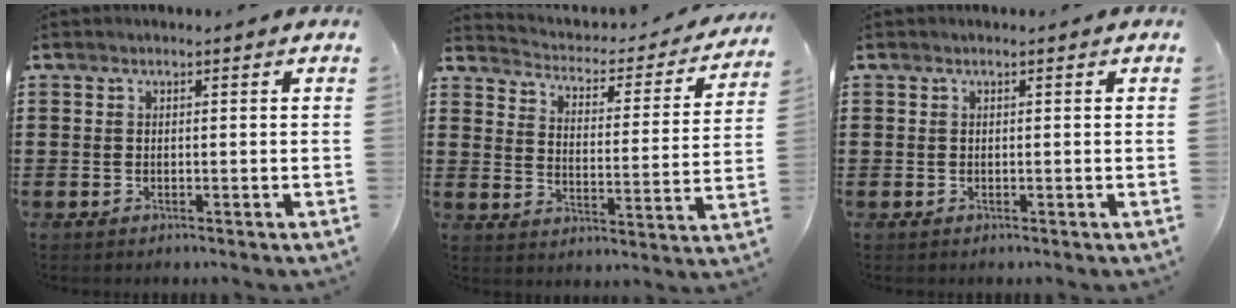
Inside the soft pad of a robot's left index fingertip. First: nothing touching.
{"total": 2.3, "force": [2.2, 0.6, 0.3], "torque": [-0.026, -0.025, 0.027]}
{"total": 0.0}